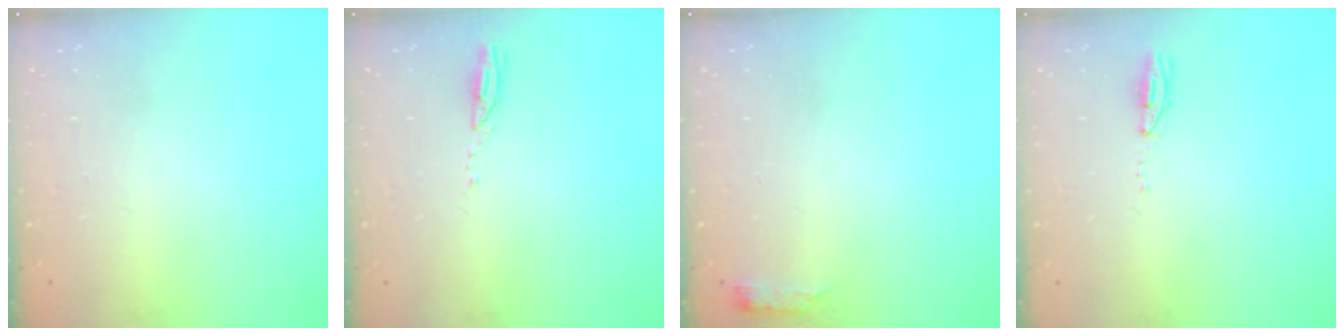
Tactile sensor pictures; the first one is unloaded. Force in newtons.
{"total": 2.4, "press": 2.4, "slide": 0.3}
{"total": 2.6, "press": 2.6, "slide": 0.5}
{"total": 3.5, "press": 2.9, "slide": 2.0}